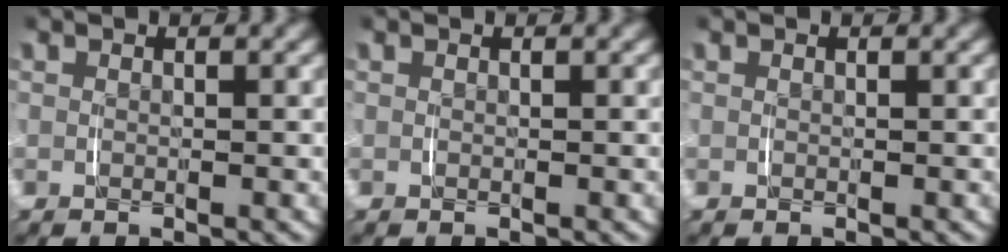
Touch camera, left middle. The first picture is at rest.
{"total": 0.0}
{"total": 0.0}